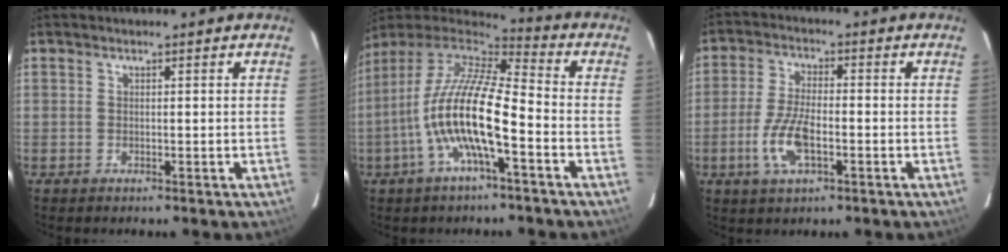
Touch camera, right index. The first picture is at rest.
{"total": 15.9, "force": [-4.9, 3.4, 14.8], "torque": [-0.270, -0.011, -0.098]}
{"total": 8.5, "force": [-2.9, 3.3, 7.3], "torque": [-0.156, -0.003, -0.055]}